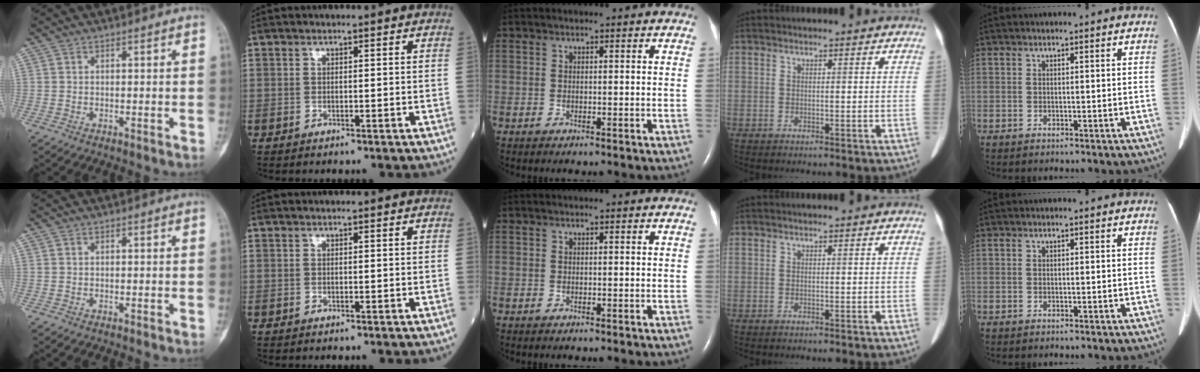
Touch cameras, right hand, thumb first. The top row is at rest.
{}